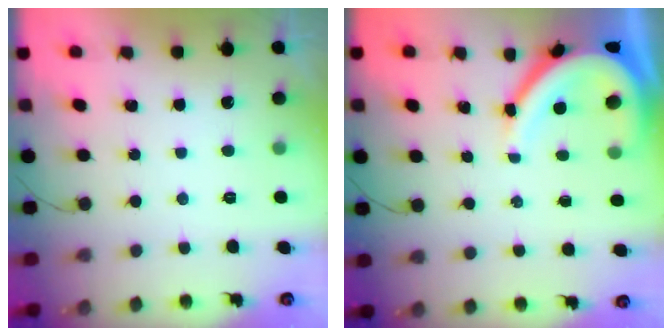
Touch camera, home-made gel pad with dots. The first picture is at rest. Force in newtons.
{"total": 10.5, "press": 10.4, "slide": 1.2}